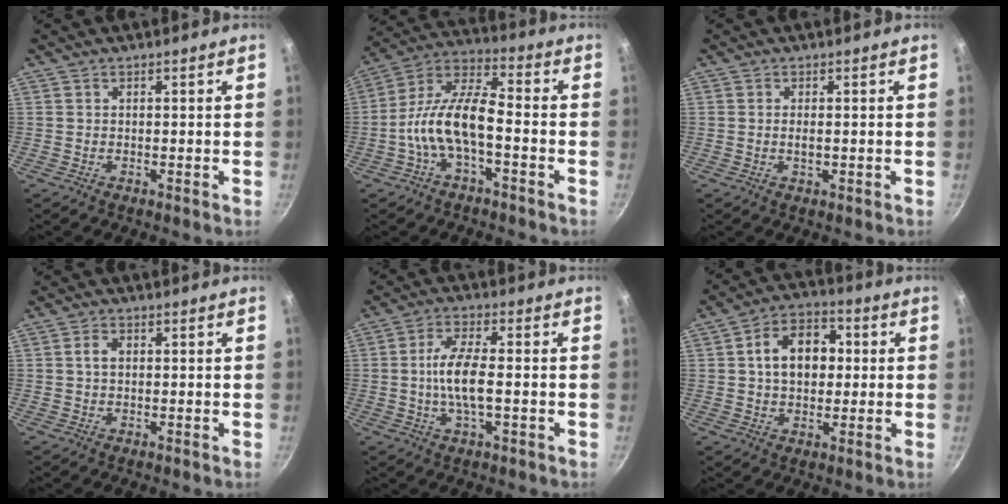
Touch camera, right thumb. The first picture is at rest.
{"total": 12.6, "force": [-3.6, 5.1, 10.9], "torque": [-0.207, 0.045, -0.083]}
{"total": 1.7, "force": [-0.1, 0.7, 1.6], "torque": [-0.031, 0.000, -0.003]}
{"total": 2.0, "force": [0.2, 1.4, 1.5], "torque": [-0.023, 0.005, 0.004]}
{"total": 8.6, "force": [-0.7, 2.9, 8.0], "torque": [-0.158, 0.013, -0.021]}
{"total": 11.5, "force": [1.4, 8.1, 8.0], "torque": [-0.092, 0.019, 0.011]}